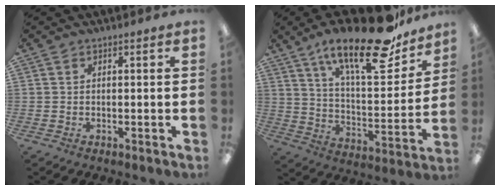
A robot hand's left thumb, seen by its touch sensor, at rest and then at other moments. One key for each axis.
{"total": 24.3, "fx": 17.0, "fy": 7.6, "fz": 15.6, "tx": -0.235, "ty": -0.108, "tz": 0.280}